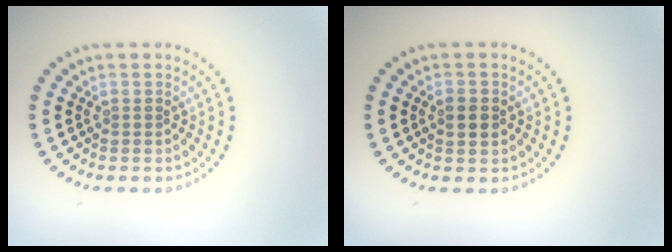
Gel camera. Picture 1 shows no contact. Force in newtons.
{"total": 2.1, "press": 2.1, "slide": 0.0}